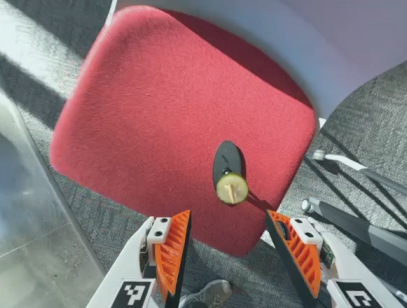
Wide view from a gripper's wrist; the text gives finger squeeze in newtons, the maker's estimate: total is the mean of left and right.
{"total": 0.0}